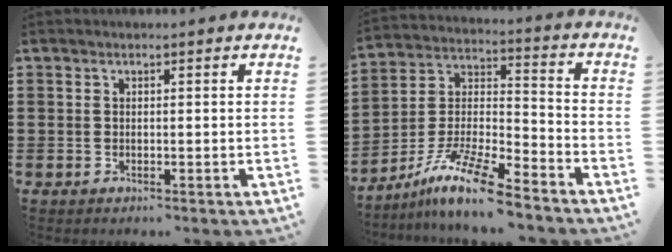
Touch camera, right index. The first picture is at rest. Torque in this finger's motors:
{"motor_torque": [2.14, 0.00, 0.63, 0.19]}